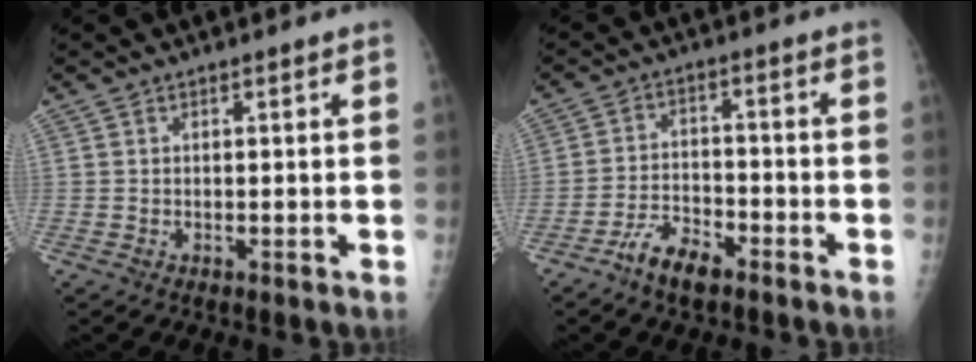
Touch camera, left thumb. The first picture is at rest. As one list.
[{"total": 6.6, "force": [-4.9, 2.6, 3.6], "torque": [-0.067, 0.025, -0.091]}]